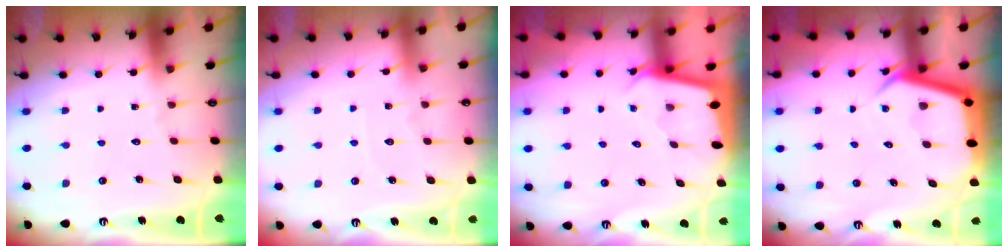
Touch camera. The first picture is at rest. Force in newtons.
{"total": 4.4, "press": 4.4, "slide": 0.6}
{"total": 2.0, "press": 2.0, "slide": 0.1}
{"total": 5.5, "press": 5.5, "slide": 0.3}